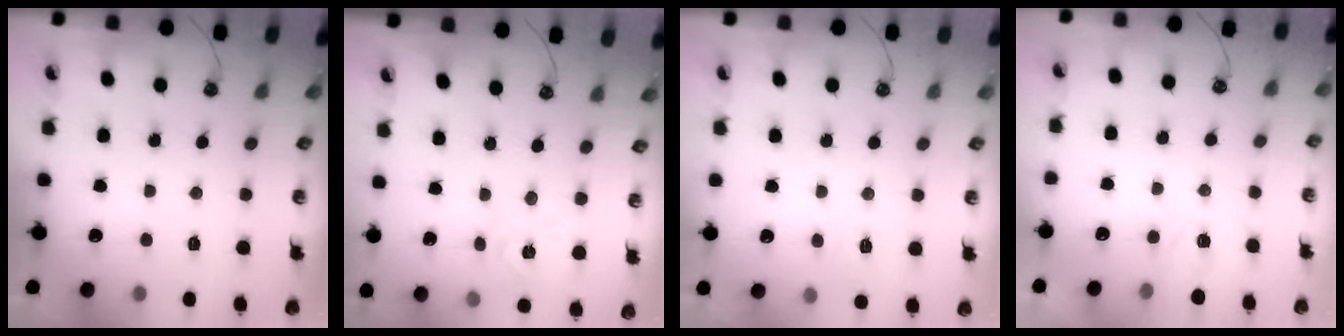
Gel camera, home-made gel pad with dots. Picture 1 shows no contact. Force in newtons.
{"total": 4.1, "press": 4.1, "slide": 0.6}
{"total": 7.1, "press": 7.1, "slide": 0.7}
{"total": 2.9, "press": 2.9, "slide": 0.5}